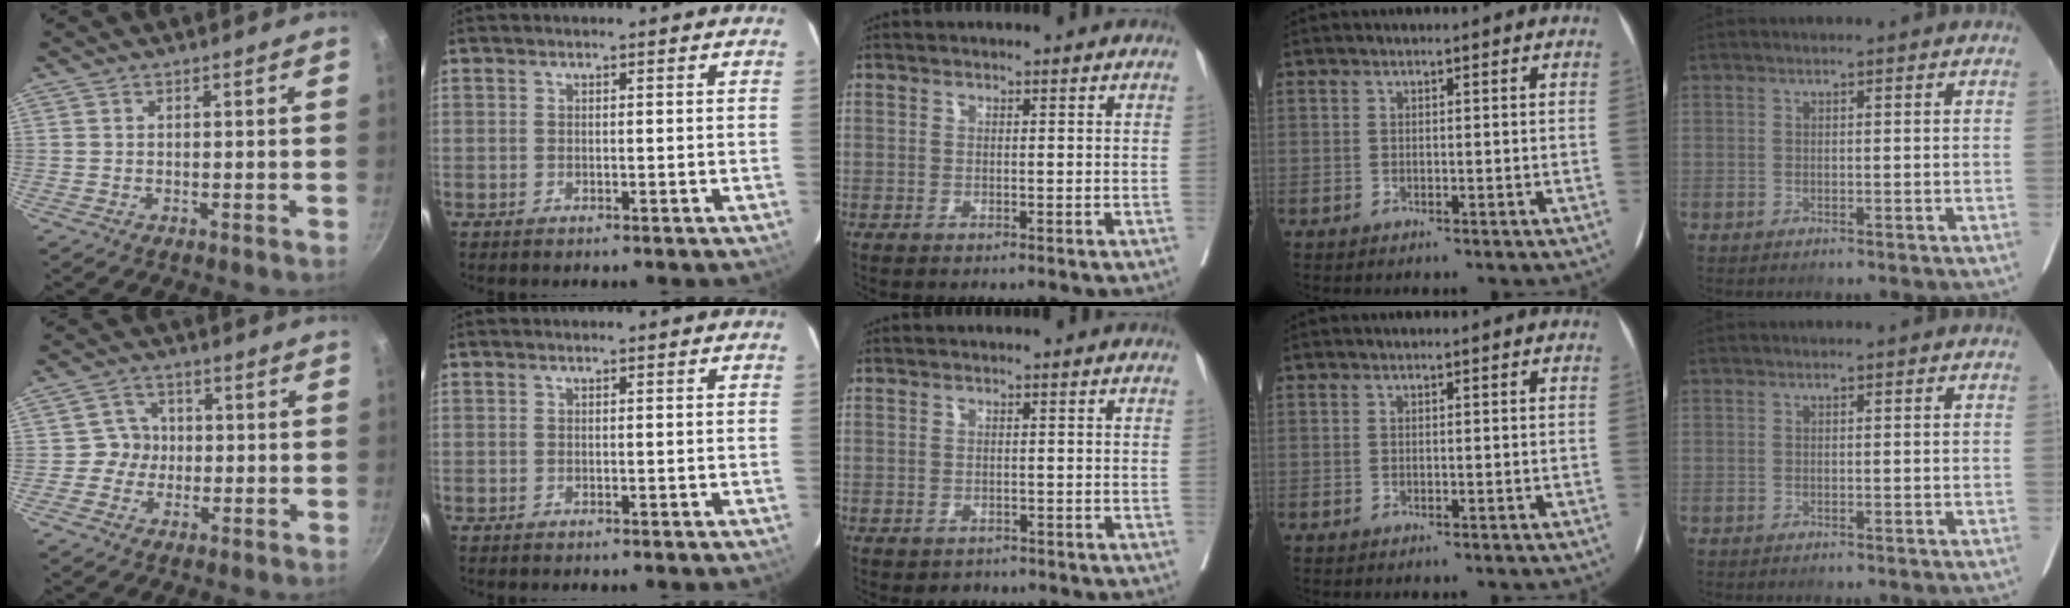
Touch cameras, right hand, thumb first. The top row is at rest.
{"thumb": {"total": 4.4, "force": [-0.5, 4.2, 1.0], "torque": [0.015, 0.013, -0.018]}, "middle": {"total": 1.6, "force": [-1.2, 1.1, 0.2], "torque": [-0.004, 0.001, -0.015]}}